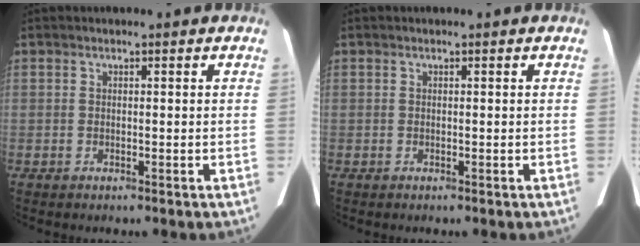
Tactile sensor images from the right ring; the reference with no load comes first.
{"total": 0.0}